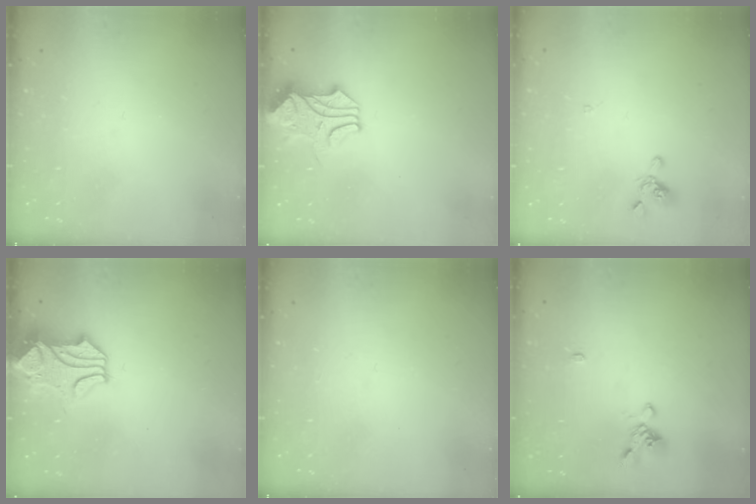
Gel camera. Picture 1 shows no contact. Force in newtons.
{"total": 1.4, "press": 1.4, "slide": 0.0}
{"total": 0.8, "press": 0.5, "slide": 0.7}
{"total": 2.1, "press": 1.6, "slide": 1.3}
{"total": 0.0}
{"total": 1.6, "press": 1.3, "slide": 0.9}